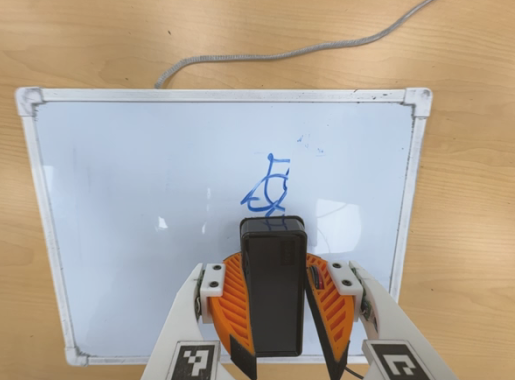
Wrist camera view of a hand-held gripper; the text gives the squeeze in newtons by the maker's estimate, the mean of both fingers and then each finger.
{"total": 11.0, "left": 10.7, "right": 11.3}